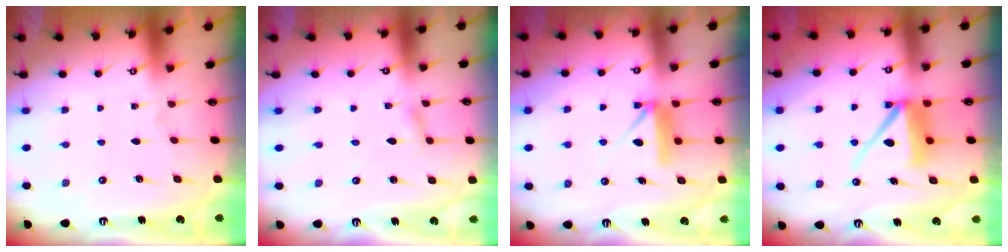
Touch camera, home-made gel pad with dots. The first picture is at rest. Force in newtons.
{"total": 1.5, "press": 1.5, "slide": 0.1}
{"total": 8.7, "press": 8.7, "slide": 0.5}
{"total": 8.6, "press": 8.5, "slide": 1.1}